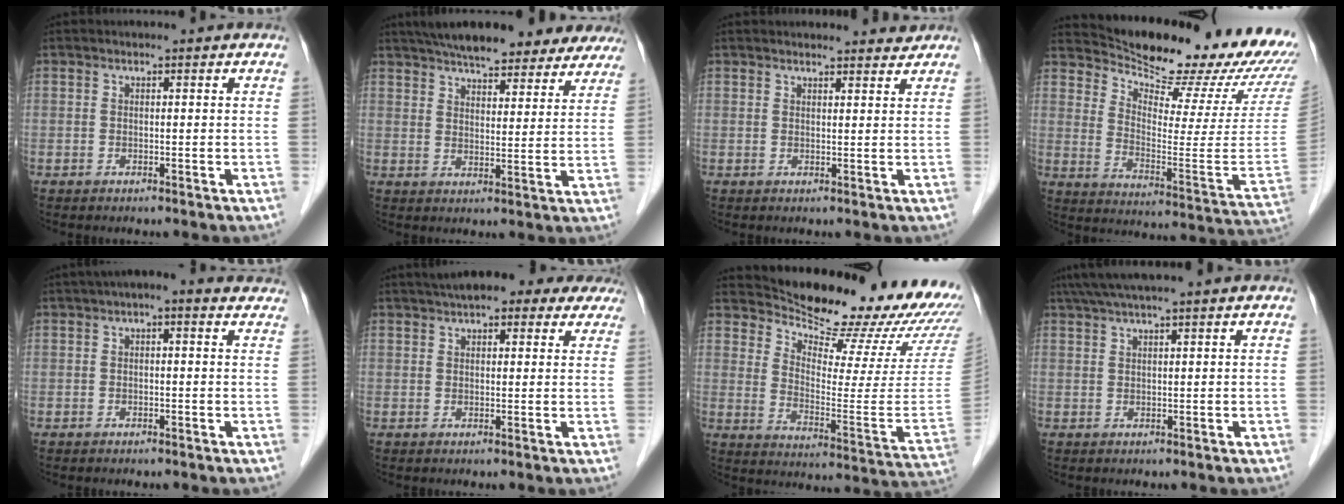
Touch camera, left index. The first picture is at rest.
{"total": 21.2, "force": [18.1, 5.7, 9.3], "torque": [-0.140, 0.024, 0.232]}
{"total": 5.2, "force": [5.1, 0.8, 0.6], "torque": [-0.003, 0.007, 0.052]}
{"total": 24.5, "force": [22.4, 3.4, 9.2], "torque": [-0.149, -0.092, 0.292]}
{"total": 5.5, "force": [3.9, 1.6, 3.5], "torque": [-0.049, 0.035, 0.041]}
{"total": 13.8, "force": [11.3, 4.5, 6.4], "torque": [-0.071, 0.043, 0.136]}
{"total": 23.1, "force": [21.5, 3.3, 7.8], "torque": [-0.124, -0.097, 0.273]}
{"total": 6.1, "force": [5.0, -1.1, 3.4], "torque": [-0.054, 0.033, 0.083]}